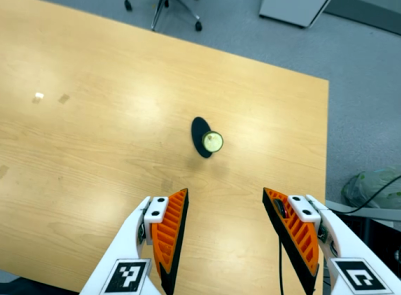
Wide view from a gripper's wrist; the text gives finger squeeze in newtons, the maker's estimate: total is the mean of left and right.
{"total": 0.0}